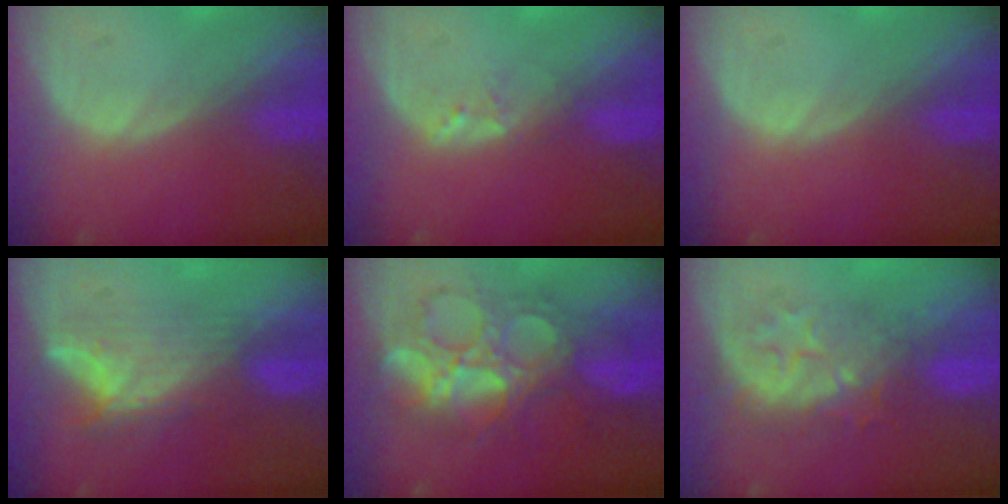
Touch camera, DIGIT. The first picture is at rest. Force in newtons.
{"total": 1.6, "press": 1.5, "slide": 0.3}
{"total": 0.0}
{"total": 8.1, "press": 6.8, "slide": 4.5}
{"total": 9.5, "press": 9.5, "slide": 0.2}
{"total": 8.0, "press": 7.4, "slide": 3.1}